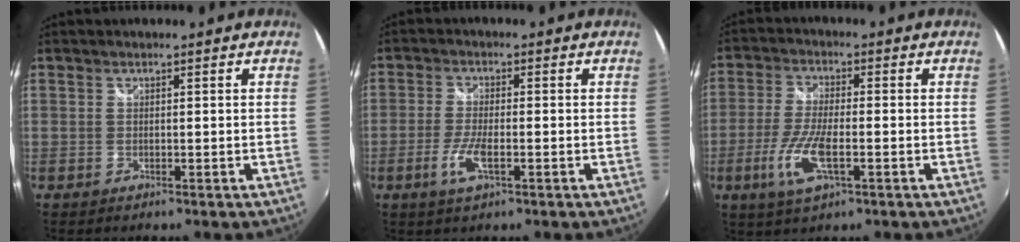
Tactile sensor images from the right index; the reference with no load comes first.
{"total": 5.3, "force": [-2.2, 1.2, 4.6], "torque": [-0.103, -0.008, -0.044]}
{"total": 9.2, "force": [-3.3, 2.6, 8.2], "torque": [-0.177, -0.012, -0.065]}